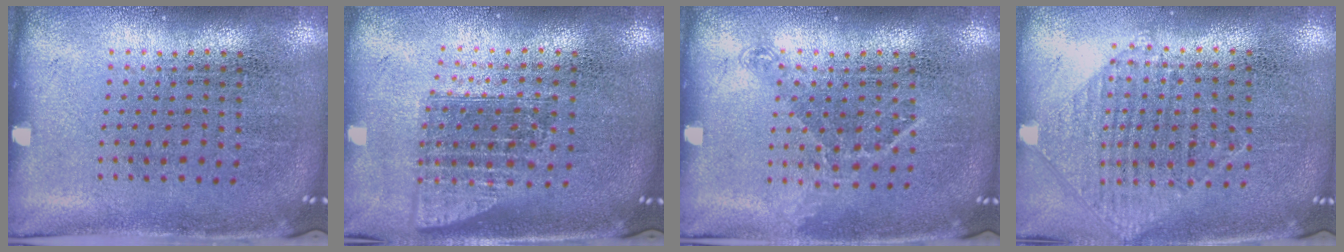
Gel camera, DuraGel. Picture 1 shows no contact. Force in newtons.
{"total": 1.5, "press": 1.1, "slide": 0.9}
{"total": 1.1, "press": 0.8, "slide": 0.6}
{"total": 0.8, "press": 0.7, "slide": 0.2}